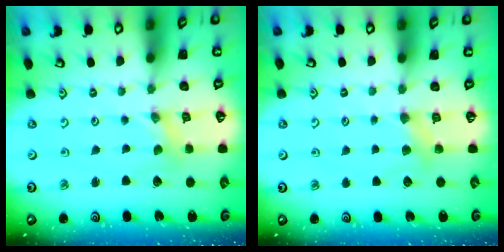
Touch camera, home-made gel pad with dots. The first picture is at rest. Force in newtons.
{"total": 4.8, "press": 4.7, "slide": 0.7}